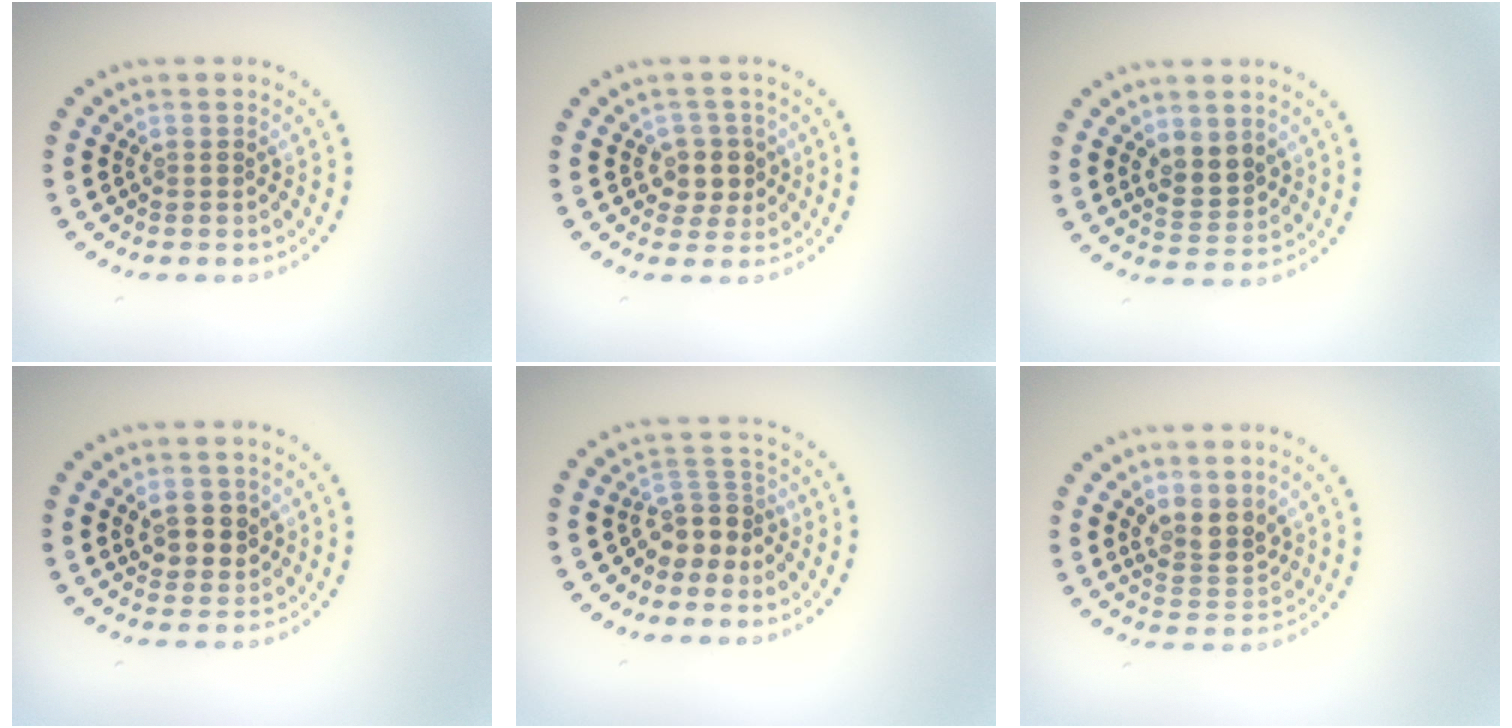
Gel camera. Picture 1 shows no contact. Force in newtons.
{"total": 2.5, "press": 2.3, "slide": 1.1}
{"total": 2.7, "press": 2.5, "slide": 0.8}
{"total": 2.8, "press": 2.7, "slide": 0.8}
{"total": 3.0, "press": 2.3, "slide": 1.9}
{"total": 3.2, "press": 2.9, "slide": 1.4}